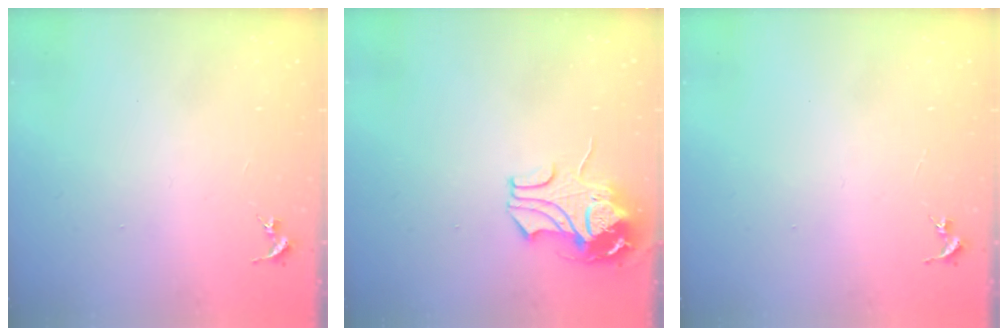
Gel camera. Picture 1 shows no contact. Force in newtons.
{"total": 10.0, "press": 9.9, "slide": 1.5}
{"total": 0.0}